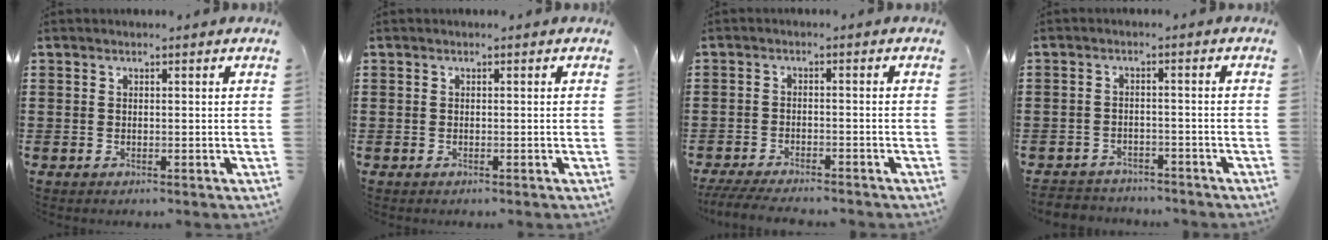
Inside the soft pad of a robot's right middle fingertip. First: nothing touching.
{"total": 0.0}
{"total": 4.2, "force": [-4.0, 0.4, 1.0], "torque": [-0.029, -0.008, -0.085]}
{"total": 2.9, "force": [-2.8, 0.7, -0.4], "torque": [-0.001, -0.002, -0.064]}